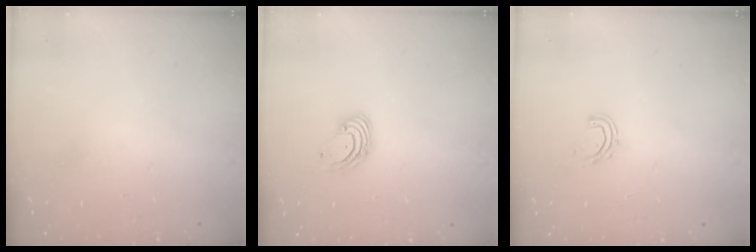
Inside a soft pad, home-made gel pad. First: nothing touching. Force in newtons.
{"total": 2.7, "press": 2.7, "slide": 0.3}
{"total": 5.0, "press": 4.8, "slide": 1.0}